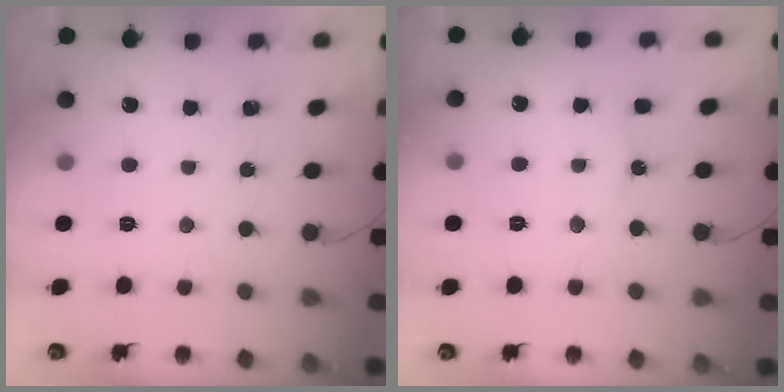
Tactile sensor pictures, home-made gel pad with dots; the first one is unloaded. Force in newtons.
{"total": 6.1, "press": 6.0, "slide": 0.9}